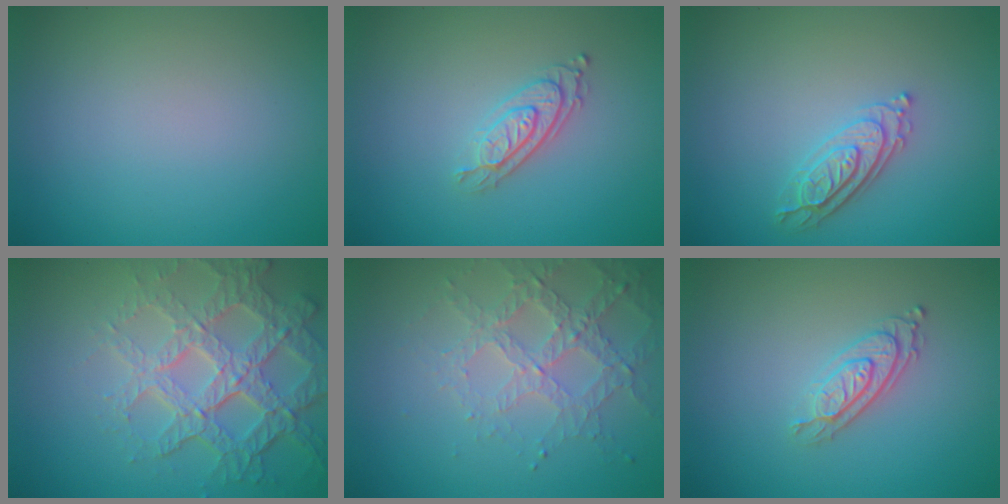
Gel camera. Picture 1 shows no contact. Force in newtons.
{"total": 2.8, "press": 2.2, "slide": 1.7}
{"total": 2.9, "press": 2.7, "slide": 1.0}
{"total": 7.3, "press": 5.2, "slide": 5.2}
{"total": 3.1, "press": 3.1, "slide": 0.6}
{"total": 2.8, "press": 2.2, "slide": 1.7}